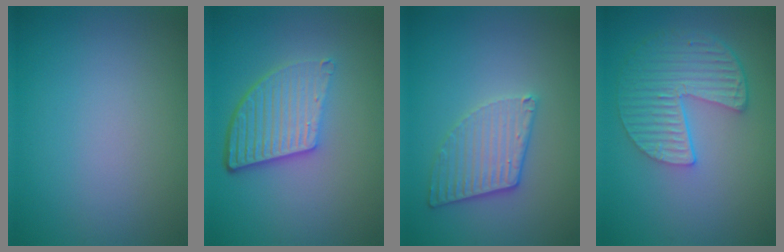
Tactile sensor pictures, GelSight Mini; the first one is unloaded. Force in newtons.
{"total": 5.6, "press": 4.0, "slide": 4.0}
{"total": 3.2, "press": 3.0, "slide": 0.9}
{"total": 5.6, "press": 4.2, "slide": 3.7}